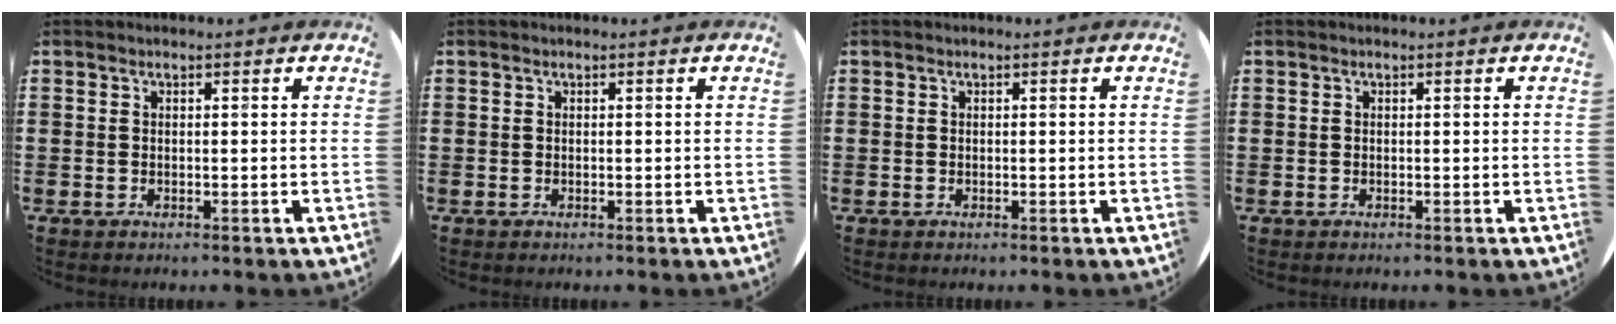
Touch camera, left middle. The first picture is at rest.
{"total": 0.0}
{"total": 0.0}
{"total": 0.0}